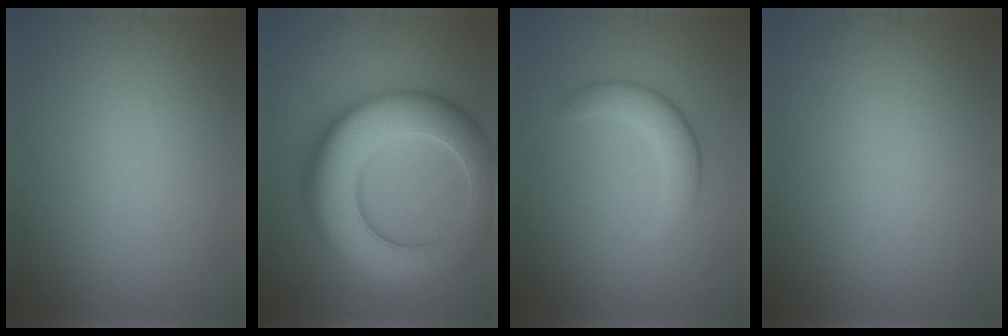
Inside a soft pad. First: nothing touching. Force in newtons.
{"total": 12.5, "press": 12.5, "slide": 0.4}
{"total": 3.3, "press": 3.3, "slide": 0.0}
{"total": 0.0}